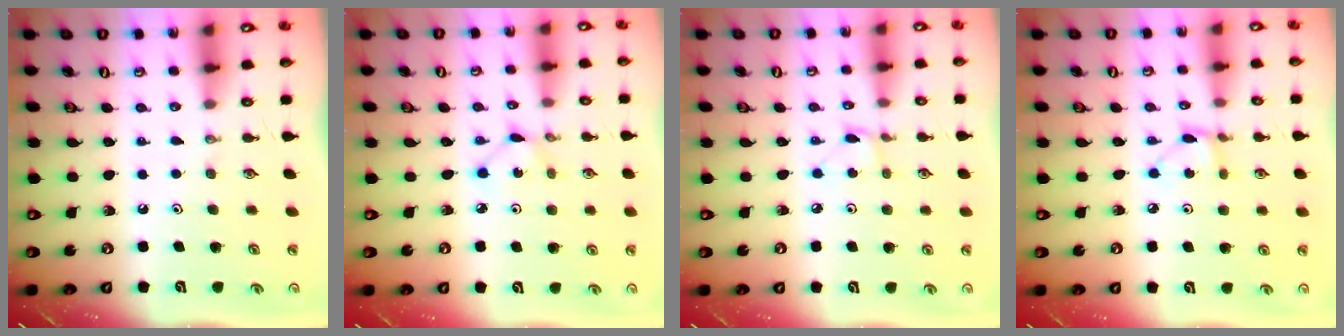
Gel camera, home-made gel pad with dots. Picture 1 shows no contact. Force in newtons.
{"total": 1.3, "press": 1.3, "slide": 0.0}
{"total": 2.2, "press": 2.2, "slide": 0.3}
{"total": 4.0, "press": 4.0, "slide": 0.4}